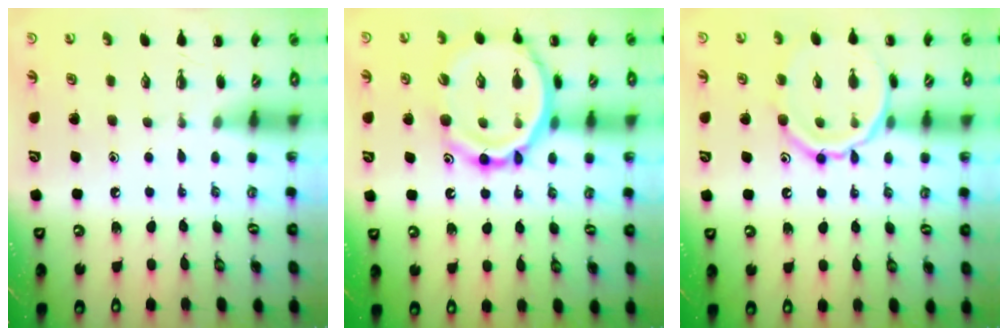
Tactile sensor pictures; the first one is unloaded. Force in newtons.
{"total": 20.0, "press": 19.7, "slide": 3.3}
{"total": 12.7, "press": 12.6, "slide": 0.8}